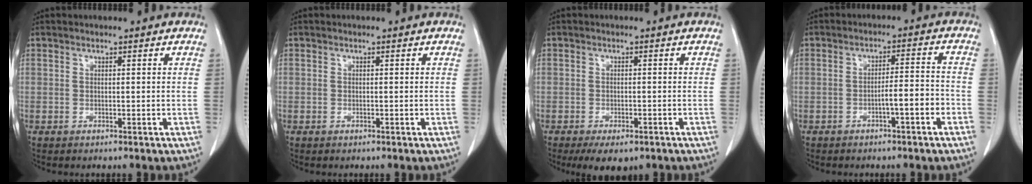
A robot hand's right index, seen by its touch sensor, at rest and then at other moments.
{"total": 0.0}
{"total": 4.9, "force": [-3.4, 2.4, 2.6], "torque": [-0.034, -0.005, -0.047]}
{"total": 5.4, "force": [-2.5, 0.3, 4.7], "torque": [-0.075, 0.018, -0.038]}